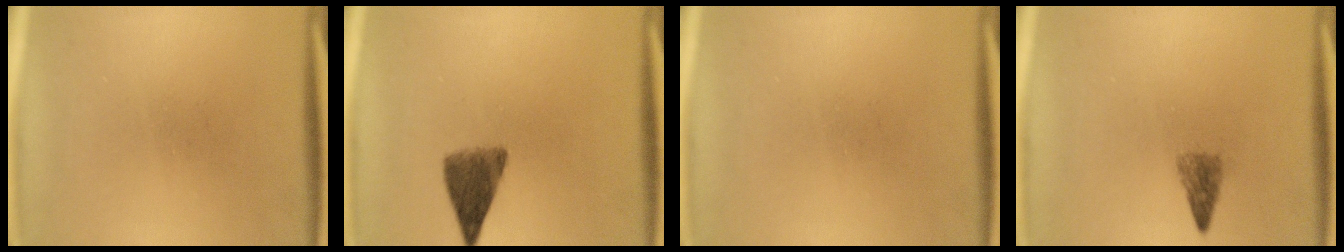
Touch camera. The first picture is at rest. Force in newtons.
{"total": 6.0}
{"total": 0.0}
{"total": 2.2}